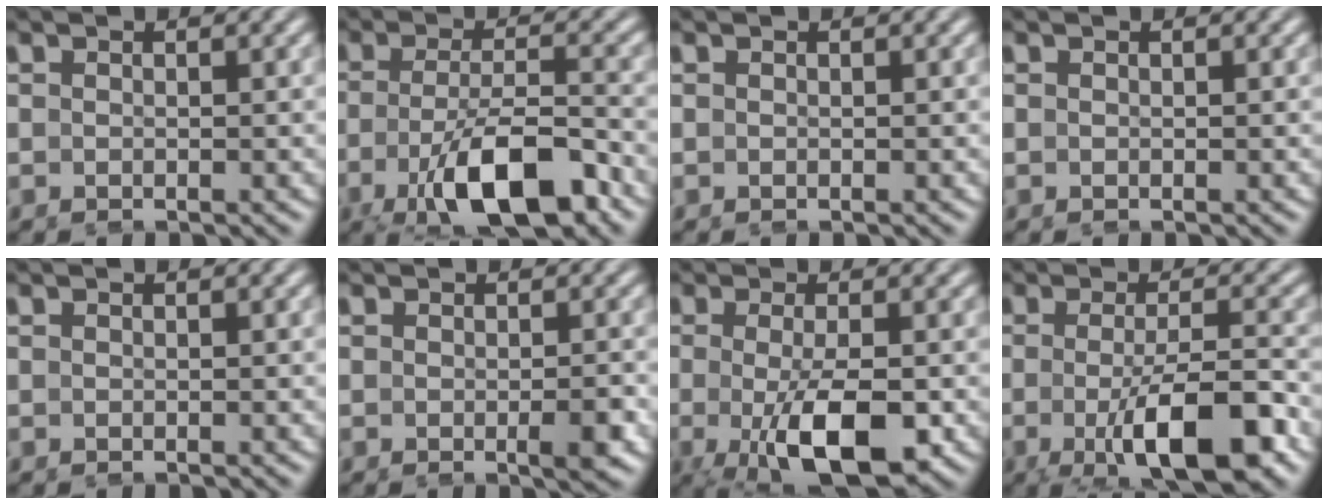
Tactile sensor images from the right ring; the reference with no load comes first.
{"total": 8.2, "force": [-3.9, 2.7, 6.6], "torque": [-0.109, -0.028, -0.053]}
{"total": 0.0}
{"total": 0.0}
{"total": 0.0}
{"total": 1.4, "force": [-0.5, 0.2, 1.3], "torque": [-0.016, -0.002, -0.010]}
{"total": 7.6, "force": [-3.1, 2.5, 6.5], "torque": [-0.113, -0.024, -0.038]}
{"total": 7.6, "force": [-3.3, 1.8, 6.6], "torque": [-0.102, -0.018, -0.047]}